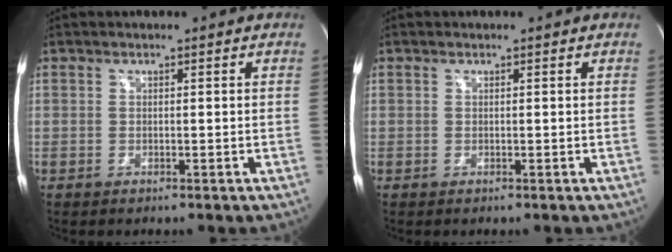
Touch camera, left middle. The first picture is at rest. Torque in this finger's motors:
{"motor_torque": [-0.01, 0.05, -0.08, 0.00]}